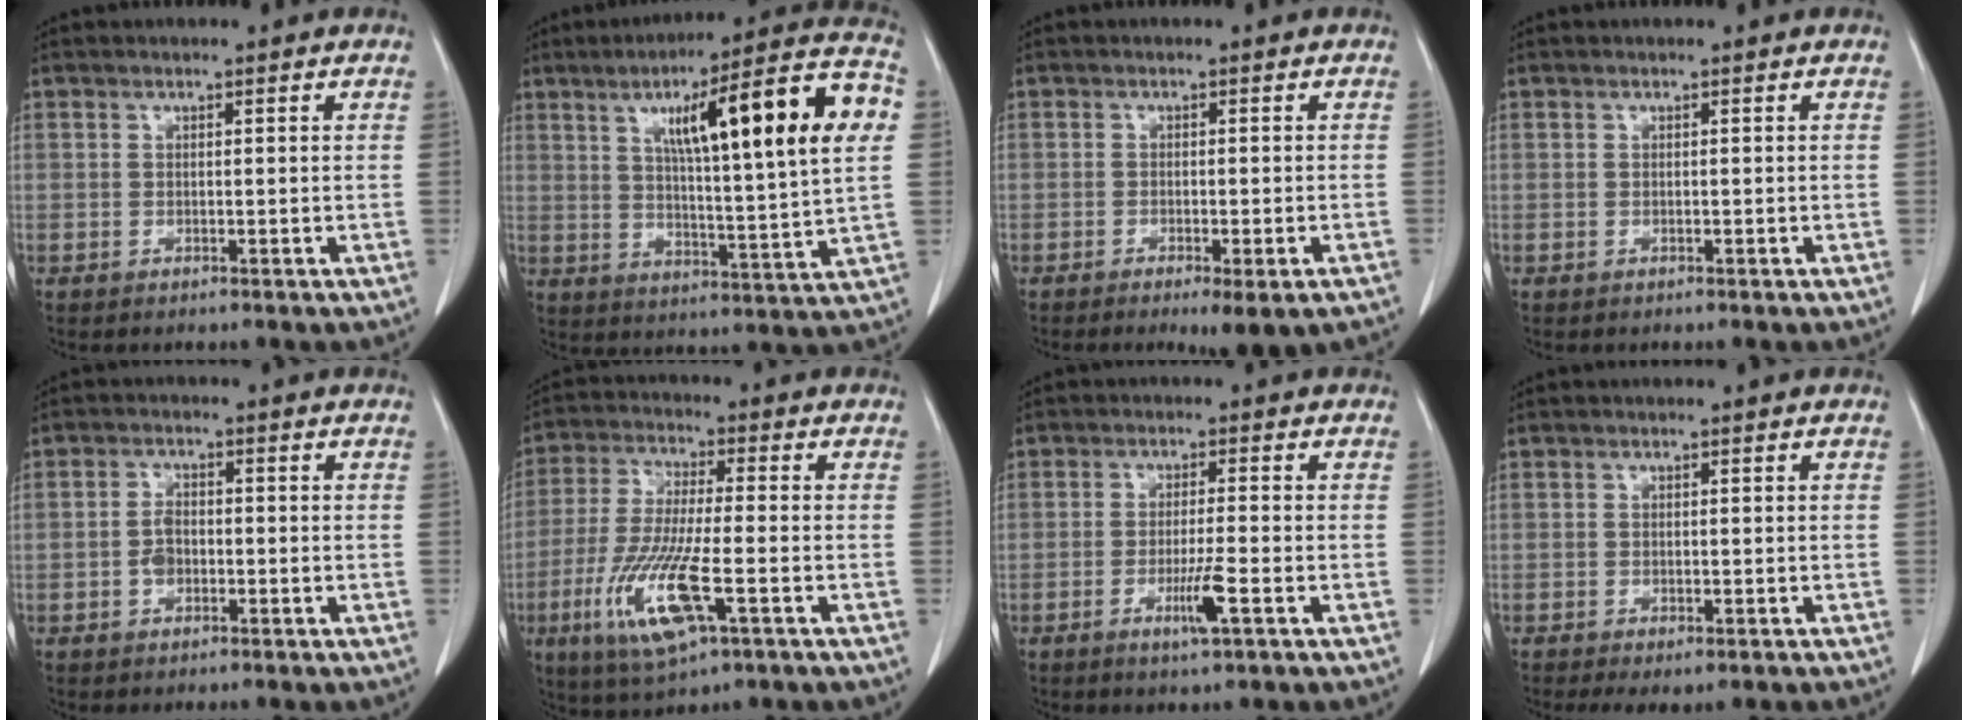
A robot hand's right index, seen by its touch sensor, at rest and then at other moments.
{"total": 21.4, "force": [5.7, 1.1, 20.6], "torque": [-0.297, 0.021, 0.075]}
{"total": 5.0, "force": [-3.2, 1.1, 3.7], "torque": [-0.037, -0.009, -0.041]}
{"total": 0.0}
{"total": 2.7, "force": [-0.8, 1.6, 1.9], "torque": [-0.035, 0.006, -0.016]}
{"total": 13.0, "force": [-4.8, 1.9, 11.9], "torque": [-0.250, -0.025, -0.087]}
{"total": 4.5, "force": [-1.9, -0.2, 4.1], "torque": [-0.078, -0.010, -0.035]}
{"total": 3.1, "force": [-2.0, 1.2, 2.0], "torque": [-0.027, -0.006, -0.025]}